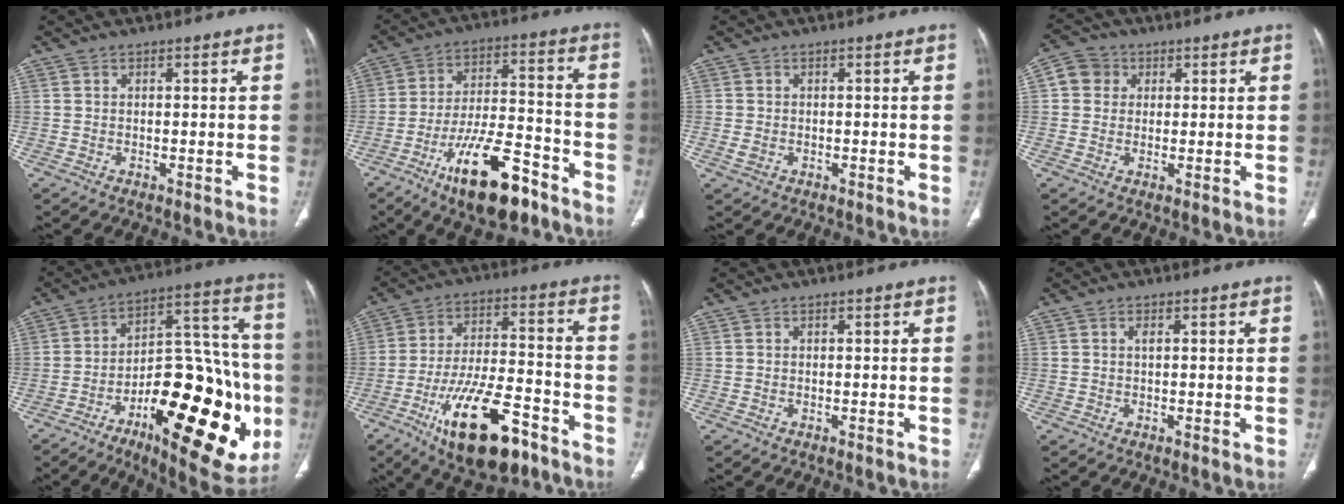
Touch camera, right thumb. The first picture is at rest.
{"total": 16.9, "force": [-10.3, 6.1, 11.9], "torque": [-0.187, 0.067, -0.169]}
{"total": 1.6, "force": [-0.4, 1.3, 0.9], "torque": [-0.019, 0.000, -0.006]}
{"total": 5.1, "force": [1.2, 4.7, 1.5], "torque": [-0.008, 0.008, 0.017]}
{"total": 32.4, "force": [-10.3, 13.4, 27.7], "torque": [-0.353, 0.045, -0.136]}
{"total": 19.1, "force": [-10.7, 7.6, 13.9], "torque": [-0.233, 0.059, -0.170]}
{"total": 0.0}
{"total": 1.4, "force": [0.2, 0.5, 1.3], "torque": [-0.023, 0.000, 0.003]}